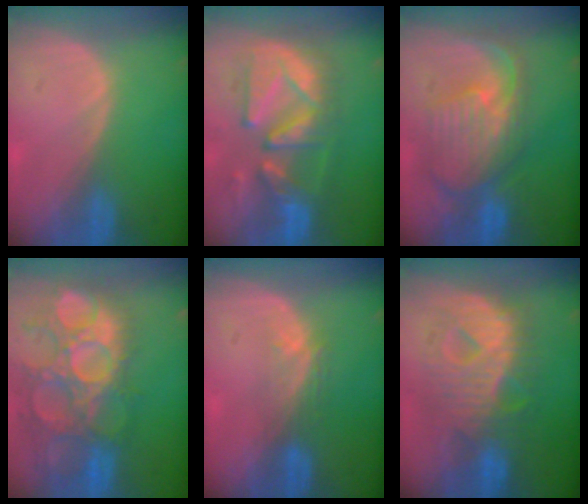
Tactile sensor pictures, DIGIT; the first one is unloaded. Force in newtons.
{"total": 11.1, "press": 10.7, "slide": 3.1}
{"total": 10.7, "press": 9.5, "slide": 5.0}
{"total": 14.7, "press": 12.7, "slide": 7.6}
{"total": 3.4, "press": 3.0, "slide": 1.7}
{"total": 10.8, "press": 10.7, "slide": 0.9}